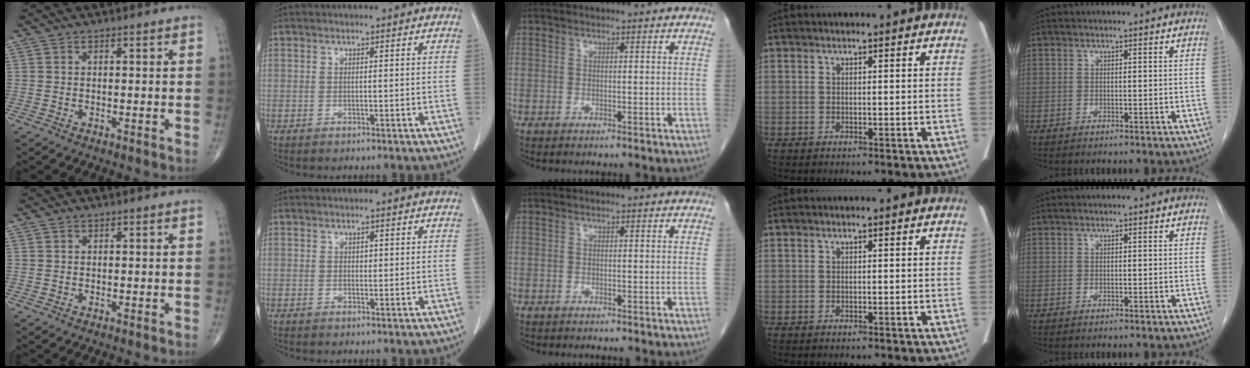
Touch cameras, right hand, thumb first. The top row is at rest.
{"index": {"total": 0.6, "force": [0.3, 0.4, 0.4], "torque": [-0.002, -0.001, 0.004]}}